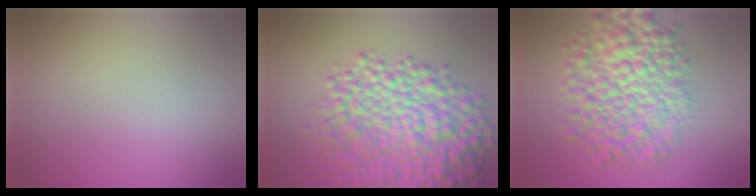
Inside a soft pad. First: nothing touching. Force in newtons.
{"total": 9.9, "press": 9.9, "slide": 0.1}
{"total": 8.5, "press": 8.5, "slide": 0.1}